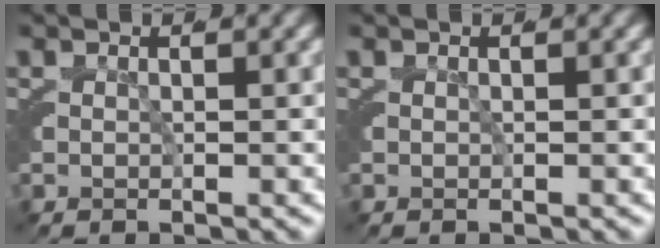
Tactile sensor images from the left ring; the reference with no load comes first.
{"total": 0.0}